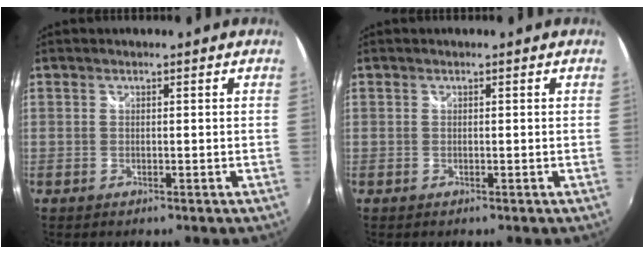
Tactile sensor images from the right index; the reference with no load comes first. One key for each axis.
{"total": 0.0}